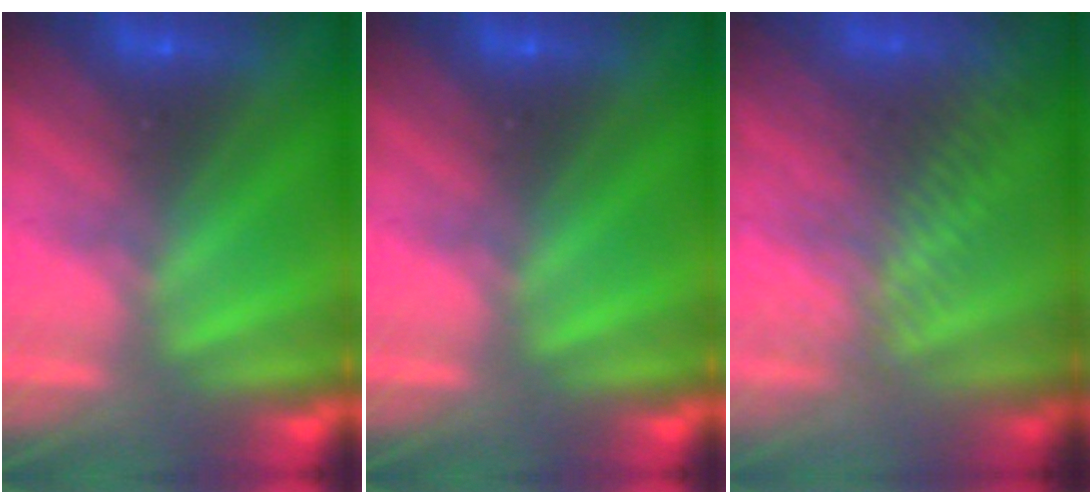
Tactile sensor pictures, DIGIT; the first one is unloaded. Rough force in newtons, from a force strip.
{"total": 0.0}
{"total": 8.3}